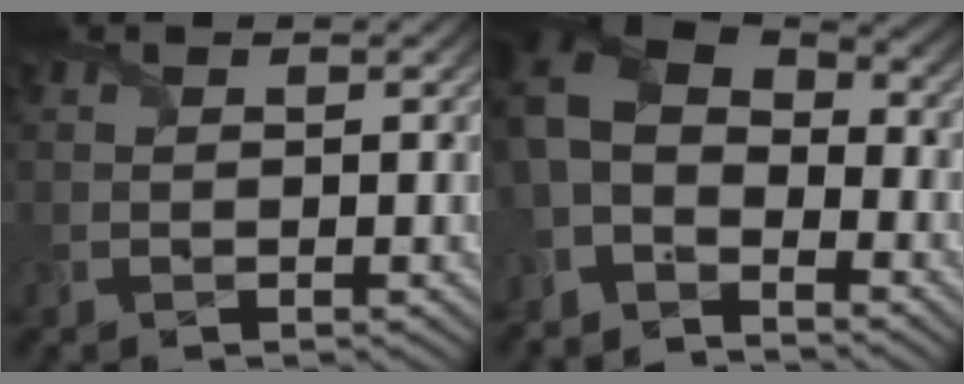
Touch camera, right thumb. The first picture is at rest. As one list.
[{"total": 7.8, "force": [-4.1, 4.6, 4.8], "torque": [-0.116, -0.006, -0.087]}]